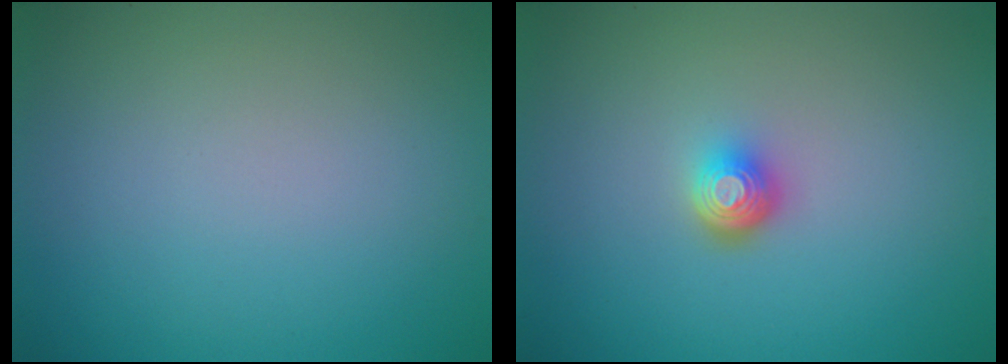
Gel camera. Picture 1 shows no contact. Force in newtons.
{"total": 2.2, "press": 1.4, "slide": 1.6}